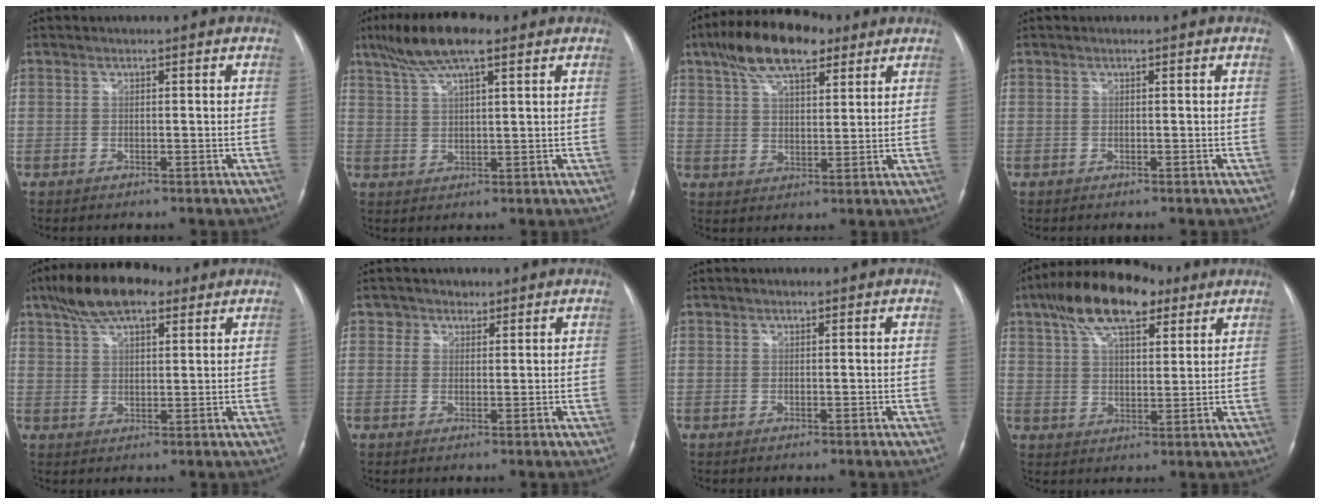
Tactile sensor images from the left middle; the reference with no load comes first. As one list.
[{"total": 9.5, "force": [6.4, 1.8, 6.8], "torque": [-0.134, 0.022, 0.113]}, {"total": 12.7, "force": [8.2, 4.7, 8.5], "torque": [-0.159, 0.030, 0.146]}, {"total": 0.0}, {"total": 10.8, "force": [7.2, 3.8, 7.1], "torque": [-0.135, 0.027, 0.126]}, {"total": 2.1, "force": [1.2, 1.7, -0.1], "torque": [0.012, 0.000, 0.012]}, {"total": 0.0}, {"total": 14.3, "force": [8.8, 5.4, 9.9], "torque": [-0.188, 0.036, 0.157]}]